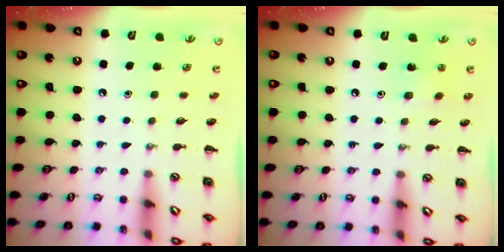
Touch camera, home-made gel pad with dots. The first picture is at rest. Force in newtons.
{"total": 1.5, "press": 1.4, "slide": 0.6}